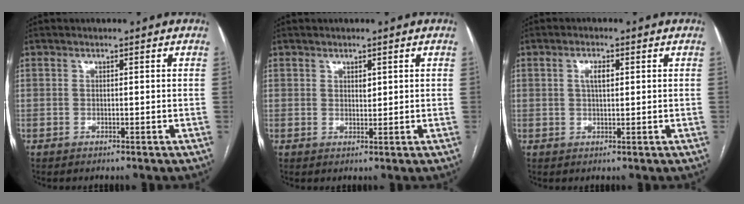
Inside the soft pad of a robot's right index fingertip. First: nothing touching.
{"total": 1.2, "force": [0.6, 0.7, 0.8], "torque": [-0.012, -0.004, 0.012]}
{"total": 2.5, "force": [0.7, 0.9, 2.2], "torque": [-0.044, 0.004, 0.013]}